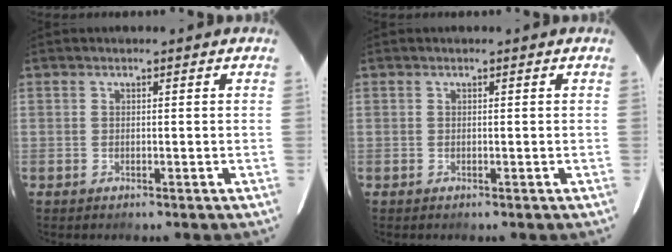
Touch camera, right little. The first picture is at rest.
{"total": 0.0}